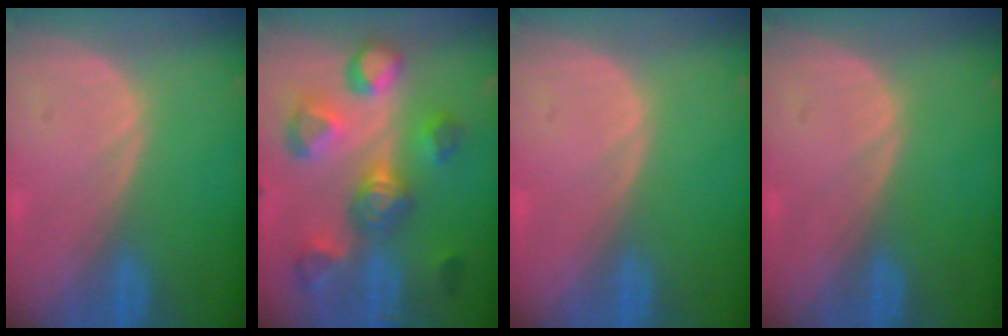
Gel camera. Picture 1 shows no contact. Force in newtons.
{"total": 10.1, "press": 9.8, "slide": 2.4}
{"total": 0.0}
{"total": 0.0}